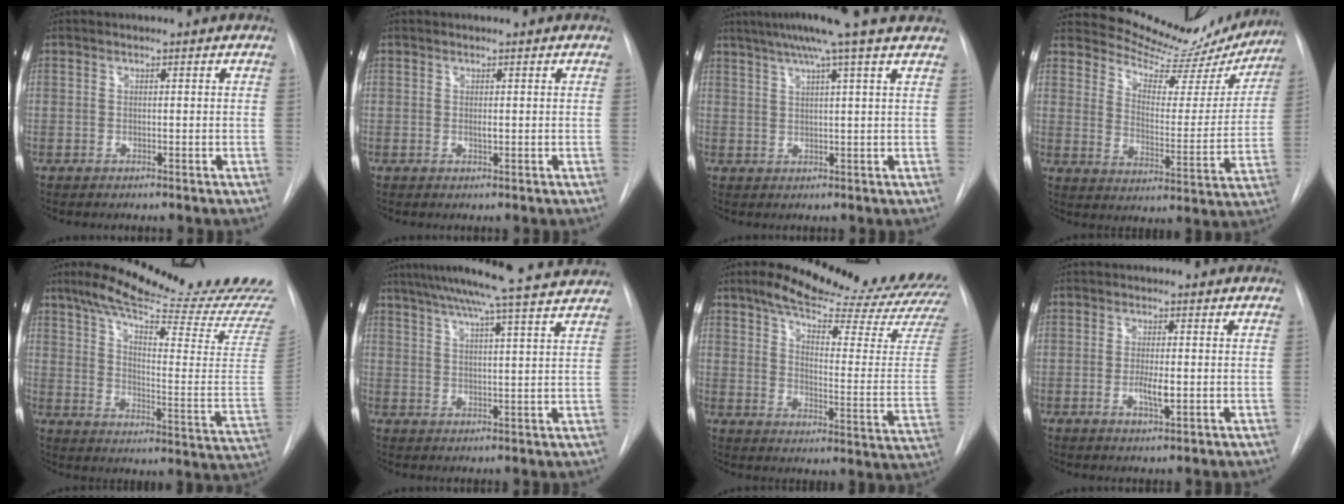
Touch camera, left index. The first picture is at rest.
{"total": 0.5, "force": [0.2, 0.1, 0.5], "torque": [-0.012, -0.002, 0.003]}
{"total": 11.9, "force": [9.4, -1.4, 7.3], "torque": [-0.117, 0.024, 0.115]}
{"total": 17.2, "force": [16.4, 4.1, 3.0], "torque": [-0.033, -0.049, 0.204]}
{"total": 29.5, "force": [24.6, 0.9, 16.2], "torque": [-0.231, -0.090, 0.321]}
{"total": 19.3, "force": [17.0, -0.5, 9.2], "torque": [-0.156, 0.002, 0.224]}
{"total": 24.6, "force": [21.3, 2.0, 12.2], "torque": [-0.182, -0.080, 0.270]}
{"total": 3.1, "force": [-0.6, 0.7, 3.0], "torque": [-0.057, -0.004, -0.009]}